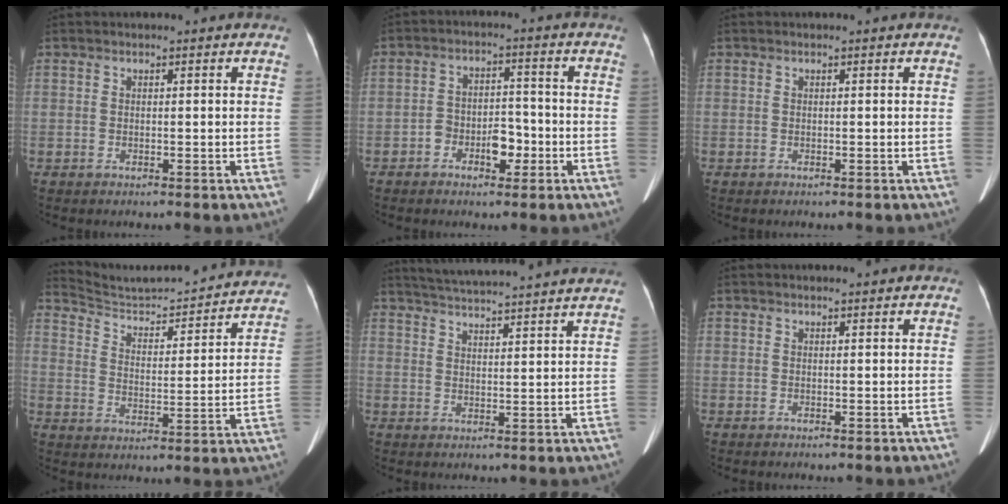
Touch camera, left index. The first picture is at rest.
{"total": 5.0, "force": [-2.5, 2.8, 3.3], "torque": [-0.057, 0.014, -0.041]}
{"total": 0.0}
{"total": 22.3, "force": [21.1, 3.0, 6.6], "torque": [-0.094, -0.033, 0.282]}
{"total": 19.9, "force": [18.6, 0.0, 7.0], "torque": [-0.117, 0.002, 0.246]}
{"total": 1.6, "force": [1.5, 0.2, 0.4], "torque": [-0.010, 0.008, 0.017]}